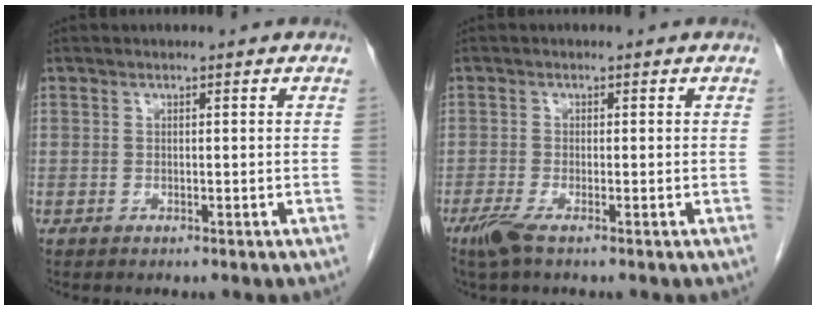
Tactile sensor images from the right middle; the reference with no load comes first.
{"total": 2.6, "force": [-1.7, 0.2, 2.0], "torque": [-0.047, -0.008, -0.037]}